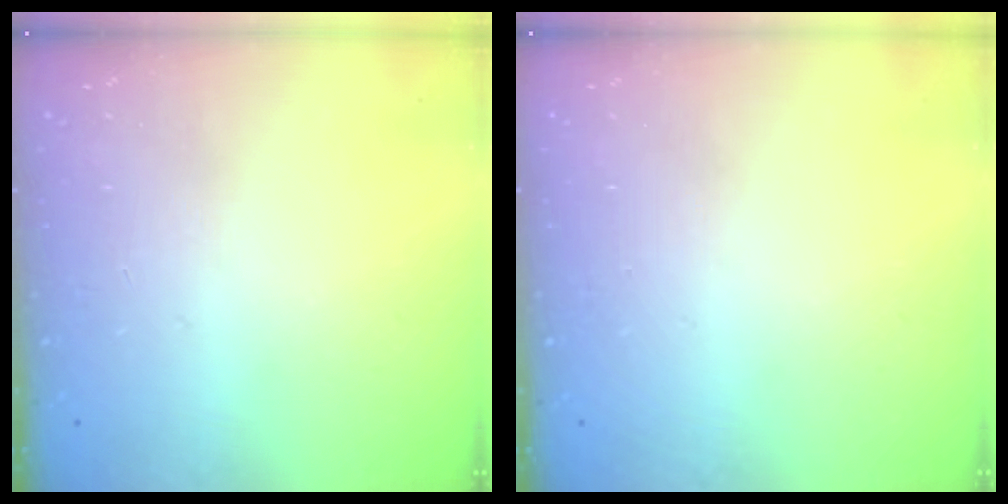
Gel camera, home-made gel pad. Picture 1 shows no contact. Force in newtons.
{"total": 0.0}